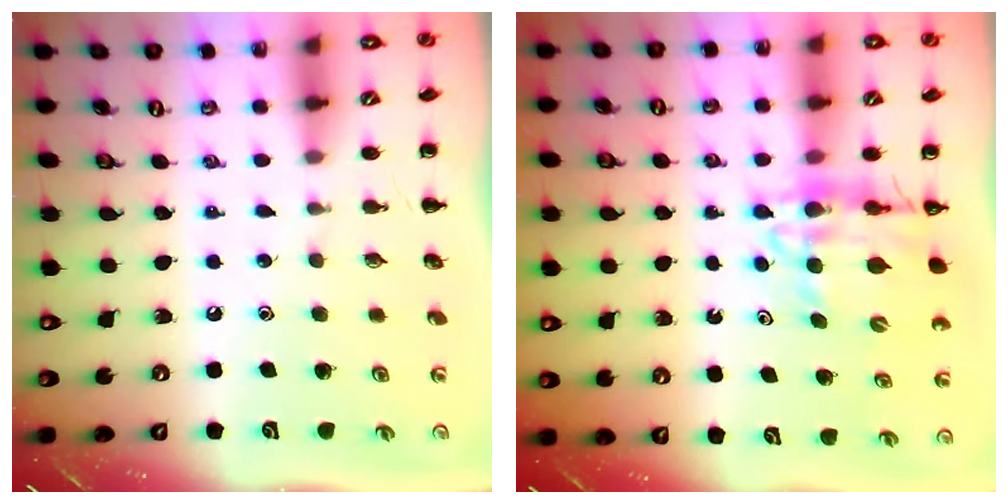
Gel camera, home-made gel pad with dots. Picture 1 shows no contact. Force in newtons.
{"total": 13.5, "press": 12.9, "slide": 4.2}